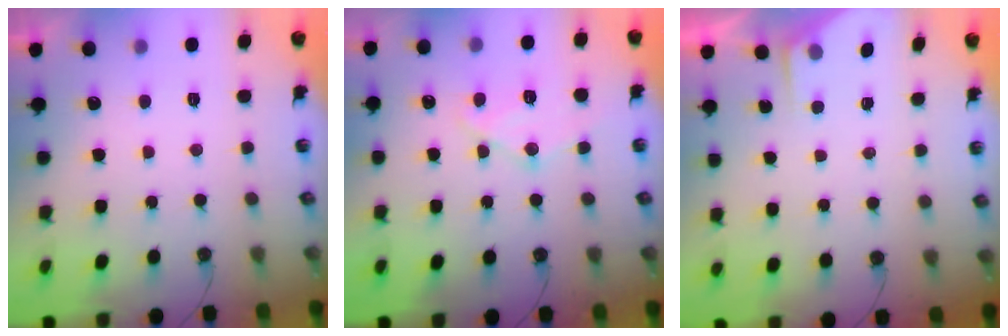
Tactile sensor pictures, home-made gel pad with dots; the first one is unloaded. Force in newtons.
{"total": 12.4, "press": 12.3, "slide": 1.3}
{"total": 2.2, "press": 2.2, "slide": 0.3}